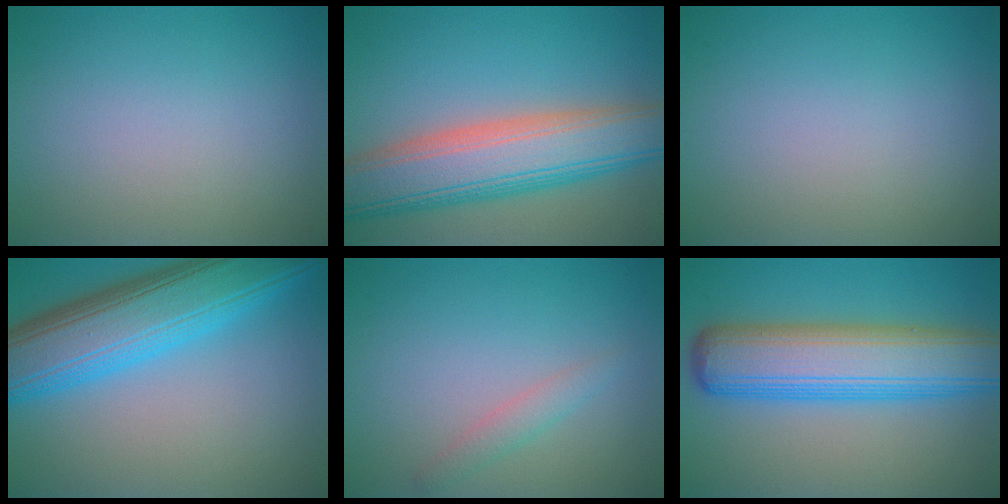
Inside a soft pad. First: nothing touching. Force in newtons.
{"total": 9.8, "press": 9.8, "slide": 0.4}
{"total": 0.0}
{"total": 10.4, "press": 10.4, "slide": 0.2}
{"total": 1.5, "press": 1.5, "slide": 0.2}
{"total": 10.0, "press": 10.0, "slide": 0.3}